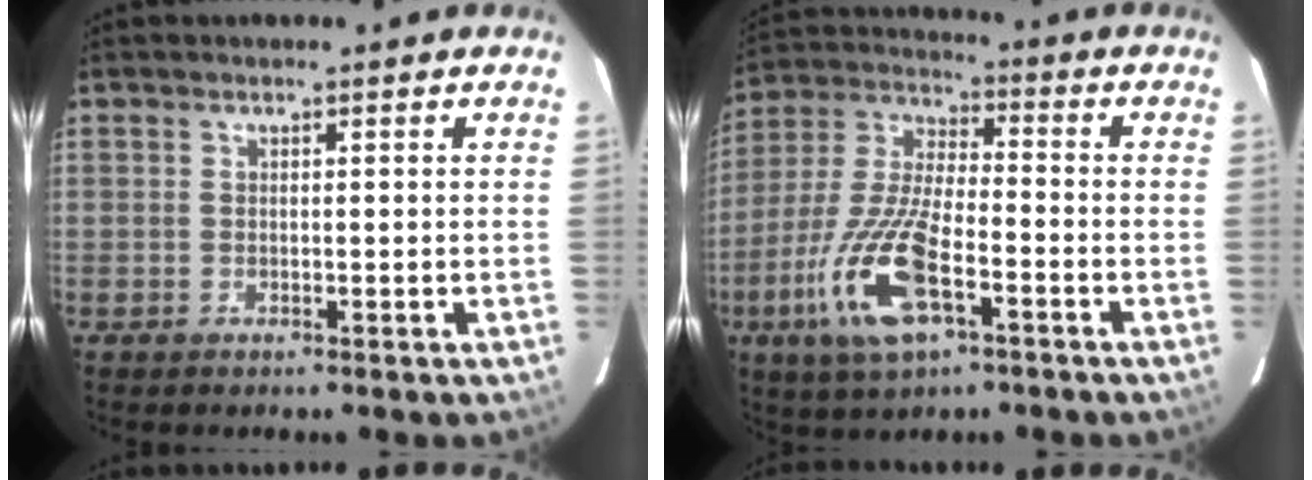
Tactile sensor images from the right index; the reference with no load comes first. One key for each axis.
{"total": 16.6, "fx": -7.2, "fy": 5.8, "fz": 13.8, "tx": -0.302, "ty": -0.016, "tz": -0.141}